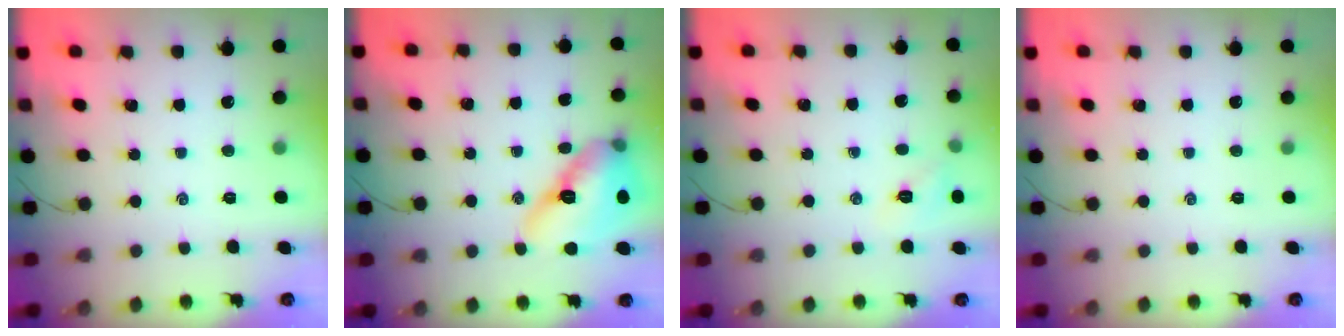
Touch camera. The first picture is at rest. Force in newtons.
{"total": 15.0, "press": 14.4, "slide": 4.2}
{"total": 6.1, "press": 5.9, "slide": 1.6}
{"total": 0.0}